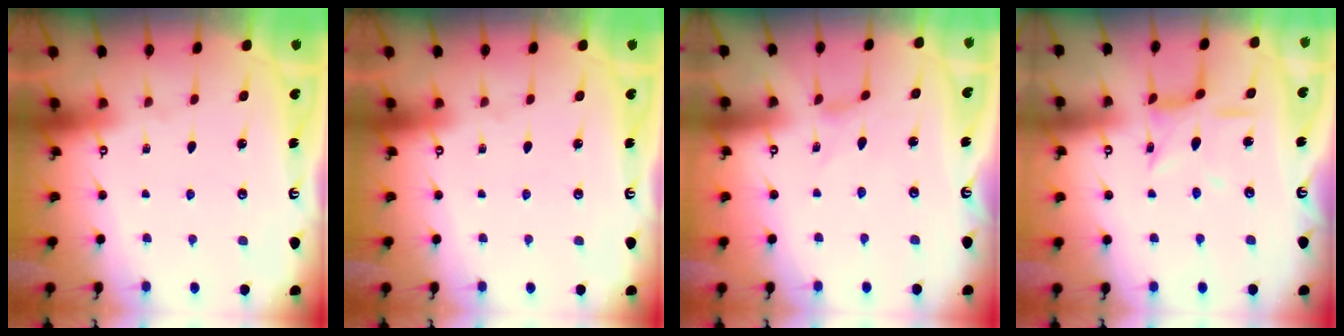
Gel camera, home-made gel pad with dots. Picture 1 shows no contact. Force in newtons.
{"total": 0.0}
{"total": 0.0}
{"total": 8.9, "press": 8.9, "slide": 0.5}